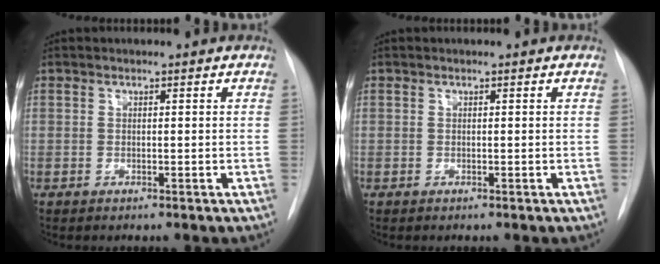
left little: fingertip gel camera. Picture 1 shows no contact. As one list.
[{"total": 0.0}]